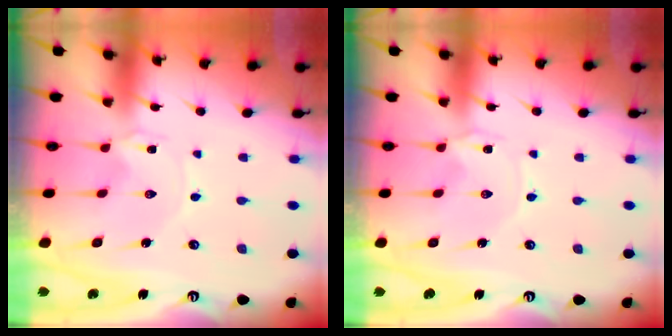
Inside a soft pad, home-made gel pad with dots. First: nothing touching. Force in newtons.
{"total": 0.0}